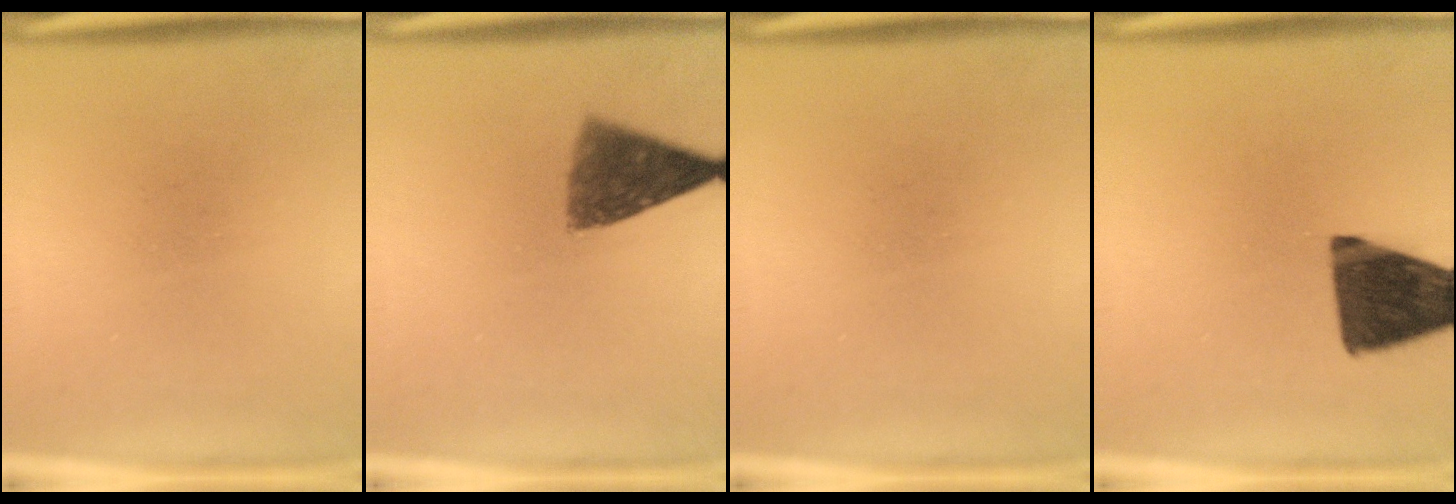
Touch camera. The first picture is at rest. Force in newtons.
{"total": 7.8}
{"total": 0.0}
{"total": 14.3}